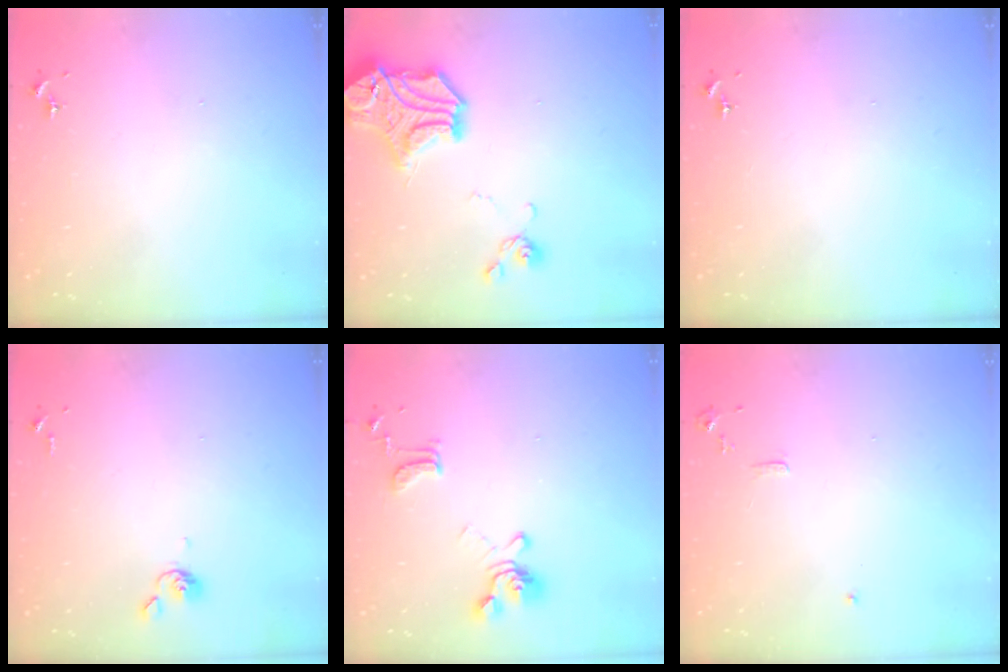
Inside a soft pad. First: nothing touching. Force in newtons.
{"total": 18.9, "press": 18.7, "slide": 2.7}
{"total": 0.0}
{"total": 4.6, "press": 4.5, "slide": 0.5}
{"total": 14.3, "press": 14.3, "slide": 1.3}
{"total": 6.0, "press": 6.0, "slide": 0.7}